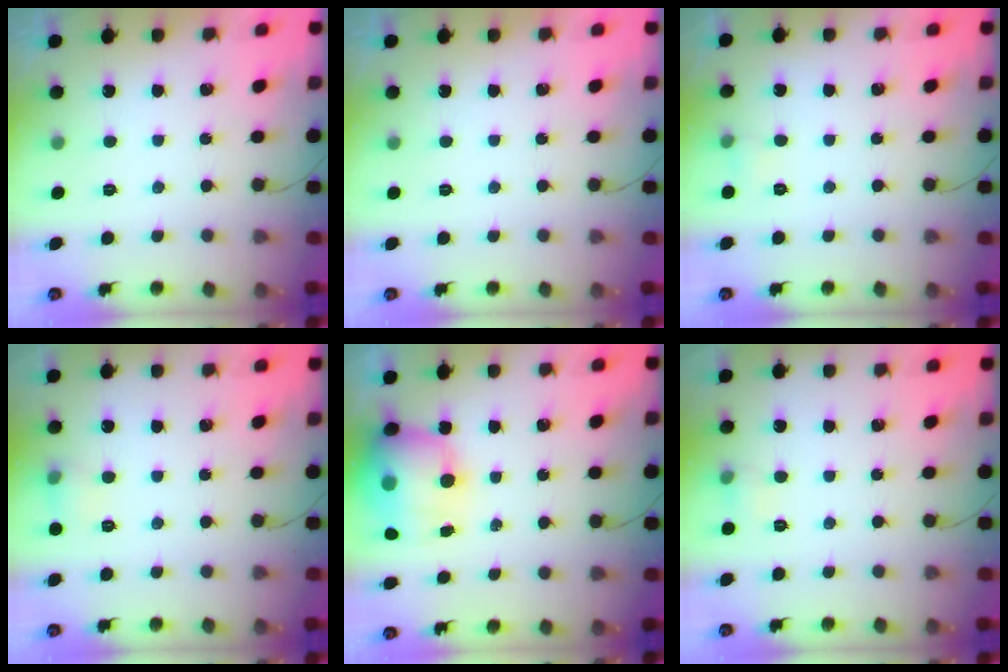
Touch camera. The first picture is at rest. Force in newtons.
{"total": 0.0}
{"total": 3.3, "press": 3.0, "slide": 1.2}
{"total": 6.3, "press": 6.1, "slide": 1.7}
{"total": 15.8, "press": 15.3, "slide": 3.7}
{"total": 4.1, "press": 4.0, "slide": 1.2}